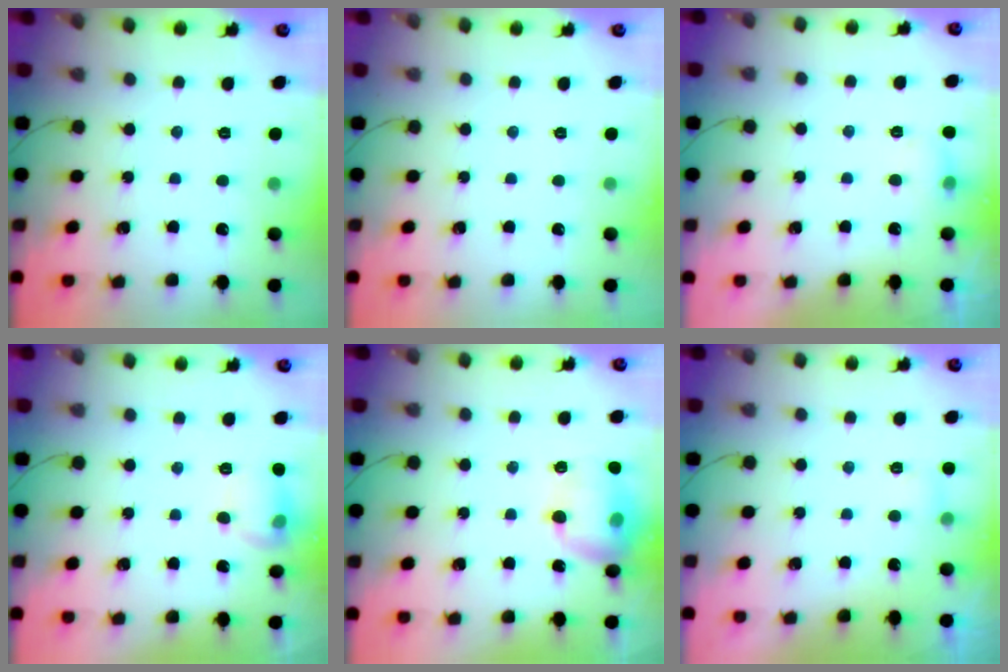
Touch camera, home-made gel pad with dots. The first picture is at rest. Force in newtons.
{"total": 0.0}
{"total": 6.0, "press": 5.8, "slide": 1.6}
{"total": 10.0, "press": 10.0, "slide": 0.7}
{"total": 14.8, "press": 14.7, "slide": 1.7}
{"total": 2.8, "press": 2.6, "slide": 1.1}